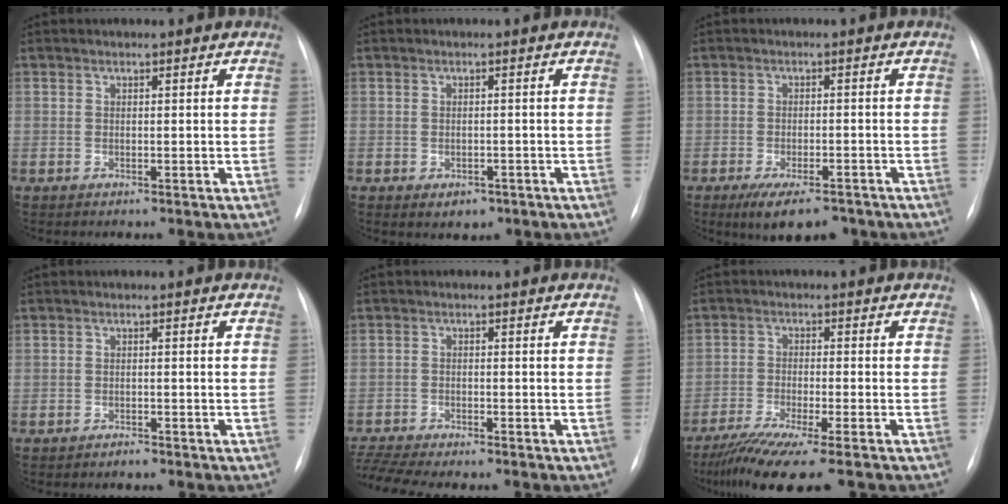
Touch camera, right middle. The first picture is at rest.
{"total": 2.7, "force": [-1.4, 1.8, 1.3], "torque": [-0.013, 0.001, -0.007]}
{"total": 7.5, "force": [-5.5, 2.5, 4.4], "torque": [-0.069, -0.010, -0.081]}
{"total": 0.9, "force": [-0.9, 0.2, 0.2], "torque": [-0.006, 0.000, -0.014]}
{"total": 9.0, "force": [-8.1, 0.5, 3.8], "torque": [-0.070, -0.009, -0.130]}
{"total": 10.3, "force": [-8.2, -0.3, 6.3], "torque": [-0.102, -0.033, -0.132]}